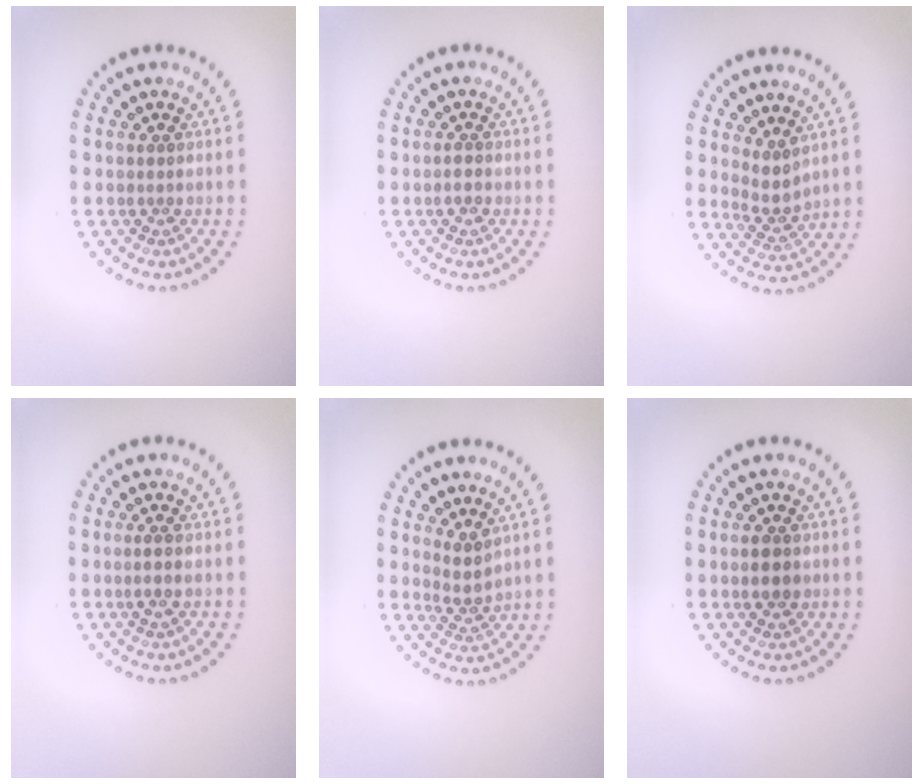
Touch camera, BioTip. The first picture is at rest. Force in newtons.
{"total": 1.0, "press": 1.0, "slide": 0.3}
{"total": 2.1, "press": 1.6, "slide": 1.4}
{"total": 1.2, "press": 1.0, "slide": 0.6}
{"total": 2.1, "press": 1.6, "slide": 1.4}
{"total": 1.7, "press": 1.7, "slide": 0.1}